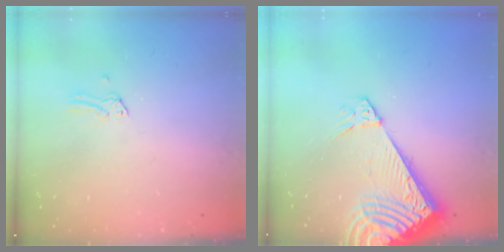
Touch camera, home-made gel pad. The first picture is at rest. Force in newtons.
{"total": 9.9, "press": 9.9, "slide": 1.3}